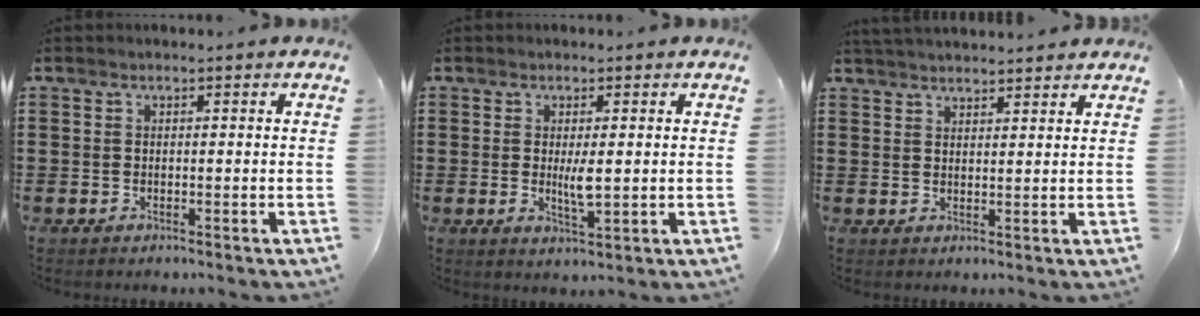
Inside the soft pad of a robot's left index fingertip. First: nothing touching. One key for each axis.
{"total": 3.6, "fx": 0.3, "fy": 0.8, "fz": 3.5, "tx": -0.066, "ty": 0.000, "tz": 0.004}
{"total": 2.8, "fx": 2.8, "fy": 0.0, "fz": 0.3, "tx": -0.014, "ty": -0.004, "tz": 0.055}